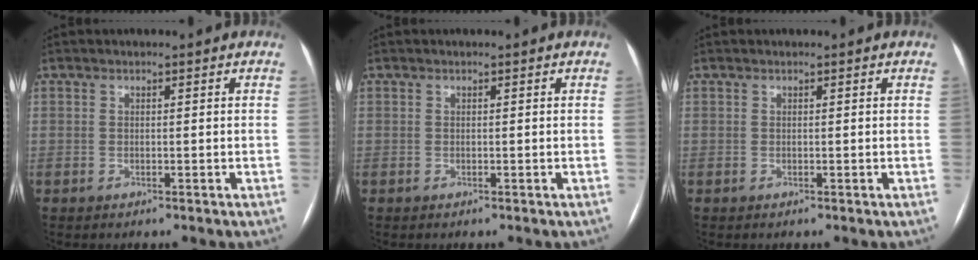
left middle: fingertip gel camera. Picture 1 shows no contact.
{"total": 0.0}
{"total": 0.0}